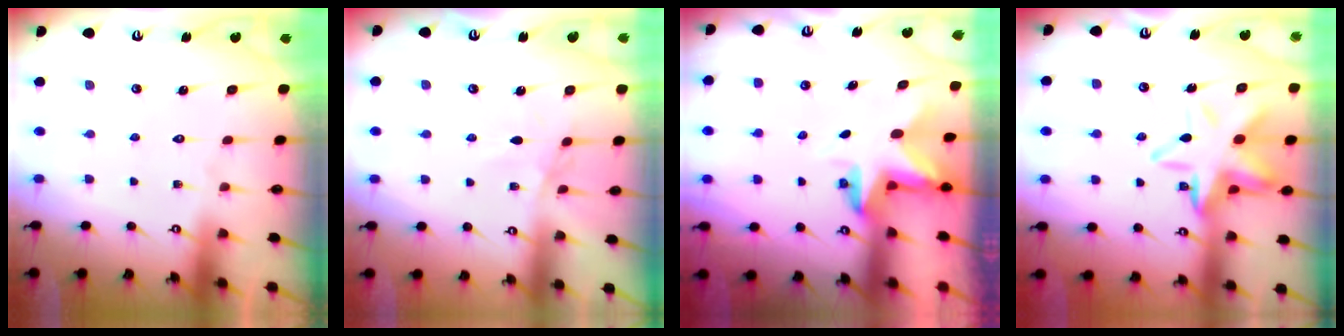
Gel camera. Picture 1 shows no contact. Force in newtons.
{"total": 2.2, "press": 2.1, "slide": 0.5}
{"total": 3.3, "press": 3.3, "slide": 0.2}
{"total": 13.6, "press": 13.5, "slide": 2.0}